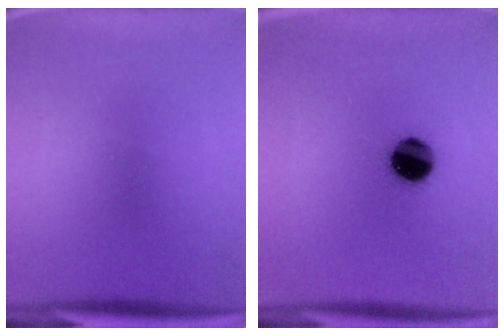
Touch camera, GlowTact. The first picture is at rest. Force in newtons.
{"total": 10.4}